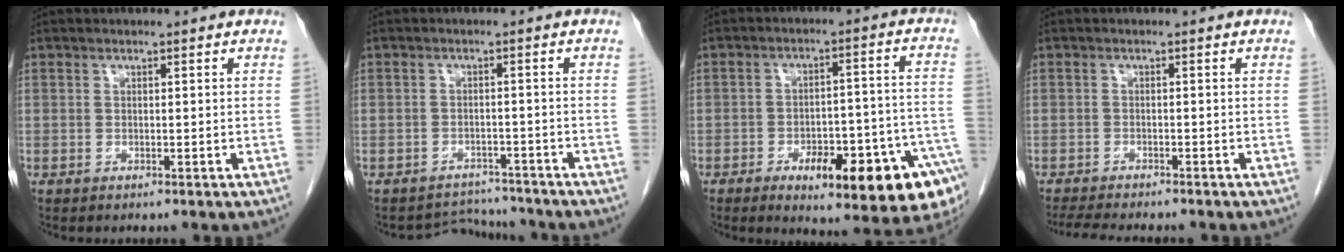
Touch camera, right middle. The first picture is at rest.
{"total": 4.0, "force": [-3.7, 0.7, -1.4], "torque": [0.020, 0.012, -0.053]}
{"total": 18.4, "force": [-9.5, 4.5, 15.1], "torque": [-0.128, 0.021, -0.119]}
{"total": 7.6, "force": [-6.7, 0.9, 3.4], "torque": [-0.055, -0.015, -0.102]}